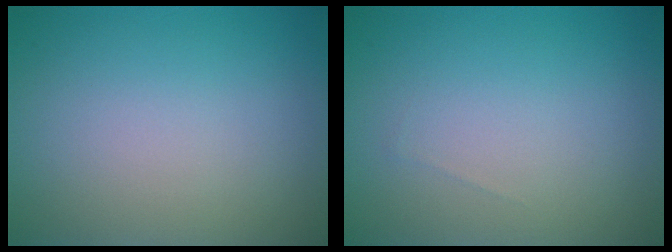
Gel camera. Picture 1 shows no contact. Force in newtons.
{"total": 0.0}